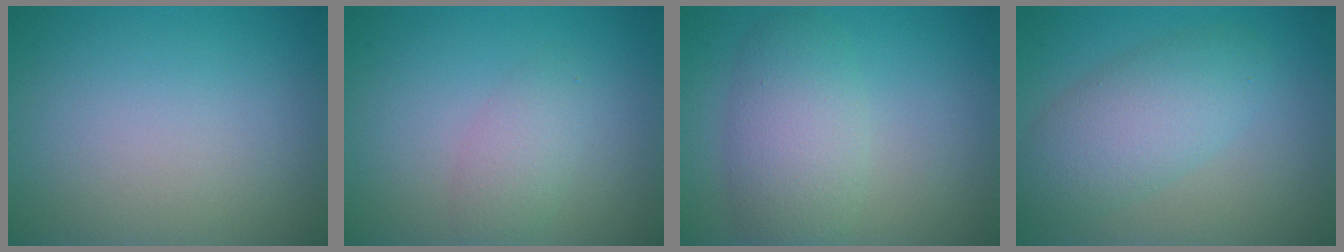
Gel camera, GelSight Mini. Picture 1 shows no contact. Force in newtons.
{"total": 2.1, "press": 2.1, "slide": 0.1}
{"total": 5.0, "press": 5.0, "slide": 0.3}
{"total": 4.9, "press": 4.9, "slide": 0.2}